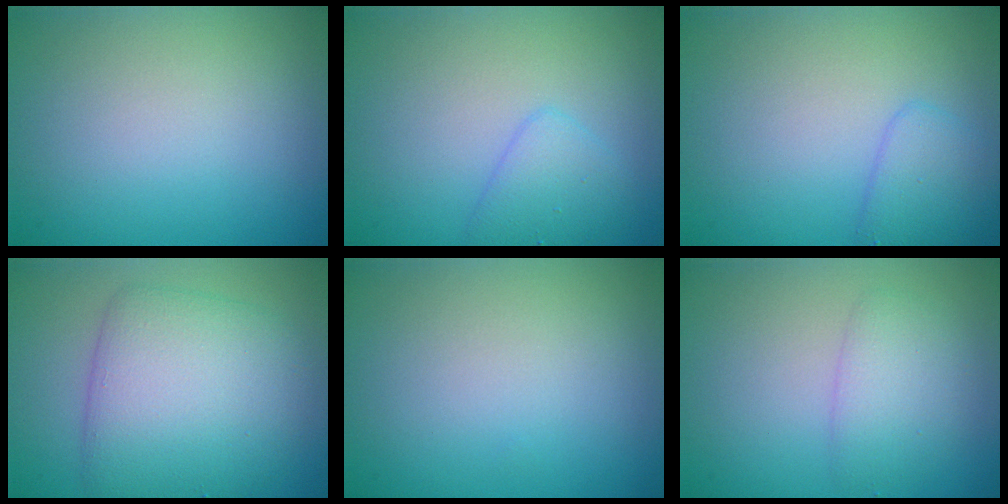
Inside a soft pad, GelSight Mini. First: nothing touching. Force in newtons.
{"total": 2.3, "press": 2.2, "slide": 0.1}
{"total": 2.4, "press": 2.4, "slide": 0.1}
{"total": 7.4, "press": 7.4, "slide": 0.2}
{"total": 0.0}
{"total": 2.6, "press": 2.6, "slide": 0.1}